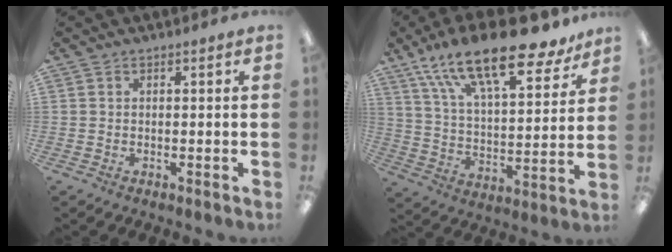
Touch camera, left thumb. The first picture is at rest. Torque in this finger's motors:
{"motor_torque": [0.42, 0.75, 1.55, -1.22, 0.39]}